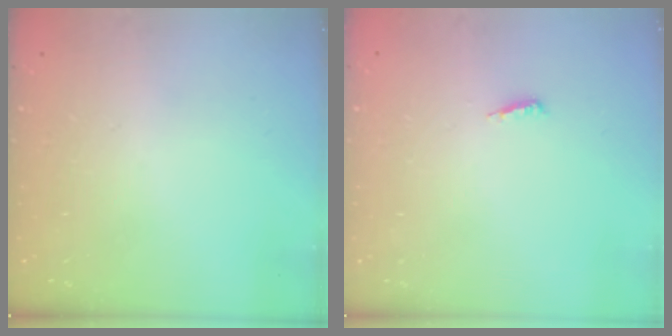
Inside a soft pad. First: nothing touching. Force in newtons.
{"total": 3.9, "press": 3.9, "slide": 0.4}